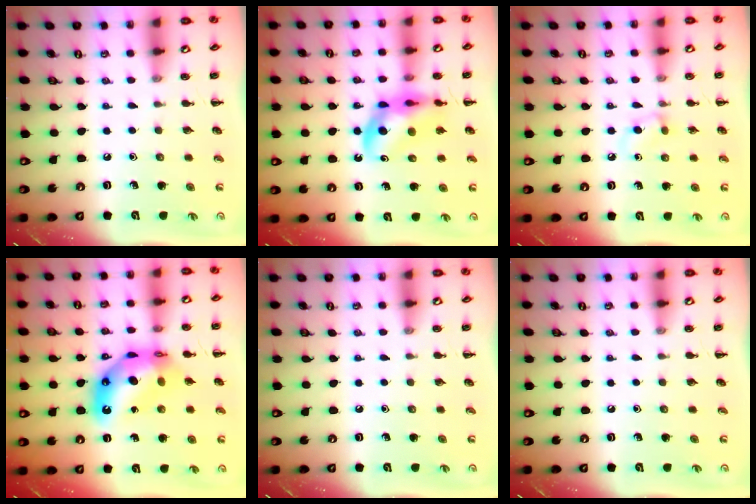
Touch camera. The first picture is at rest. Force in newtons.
{"total": 12.9, "press": 12.4, "slide": 3.5}
{"total": 4.3, "press": 3.9, "slide": 1.8}
{"total": 14.0, "press": 13.4, "slide": 3.9}
{"total": 0.0}
{"total": 0.0}